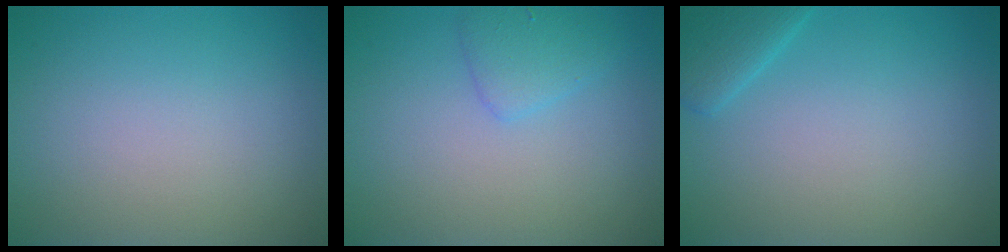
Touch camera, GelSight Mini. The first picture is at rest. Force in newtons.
{"total": 1.9, "press": 1.9, "slide": 0.1}
{"total": 2.3, "press": 2.3, "slide": 0.2}